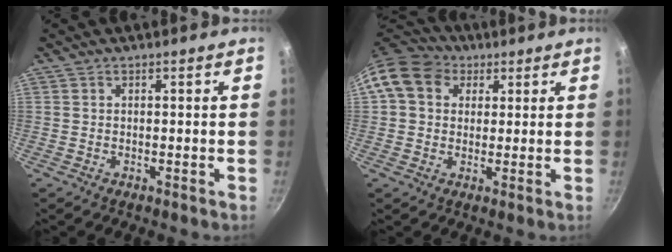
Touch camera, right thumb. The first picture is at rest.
{"total": 11.2, "force": [3.7, 9.1, 5.5], "torque": [-0.079, 0.018, 0.049]}